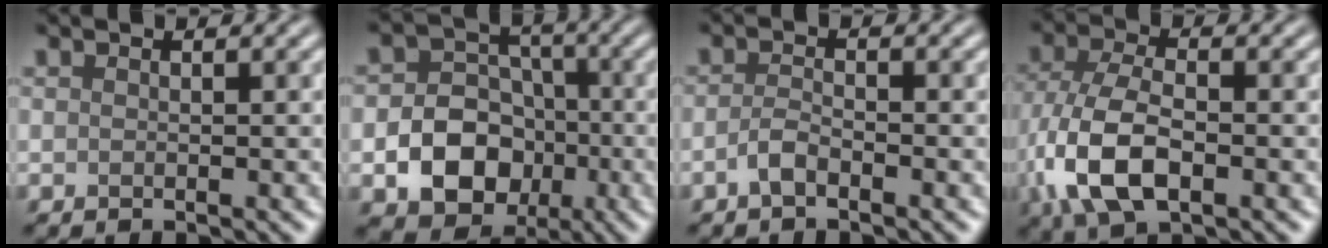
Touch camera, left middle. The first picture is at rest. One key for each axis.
{"total": 7.7, "fx": -2.2, "fy": 6.3, "fz": 3.9, "tx": -0.040, "ty": -0.009, "tz": -0.055}
{"total": 1.6, "fx": -1.0, "fy": 0.5, "fz": 1.1, "tx": -0.026, "ty": 0.003, "tz": -0.023}
{"total": 7.8, "fx": -2.5, "fy": 4.0, "fz": 6.2, "tx": -0.147, "ty": -0.005, "tz": -0.055}